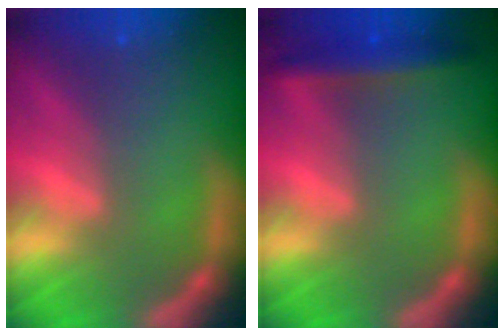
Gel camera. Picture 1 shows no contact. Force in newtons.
{"total": 3.4}